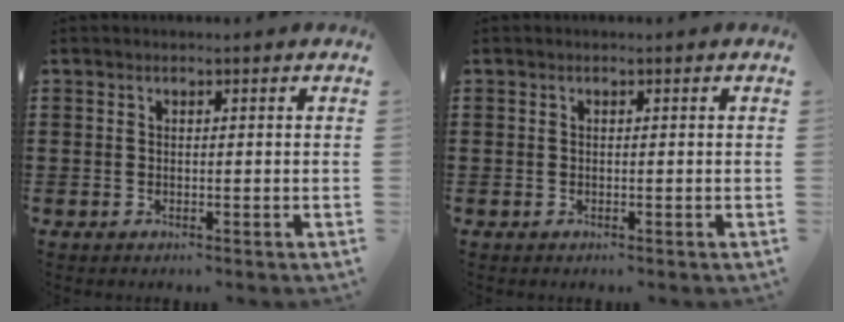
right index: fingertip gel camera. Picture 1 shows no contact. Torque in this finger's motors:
{"motor_torque": [0.17, 0.41, 0.00, 0.02]}